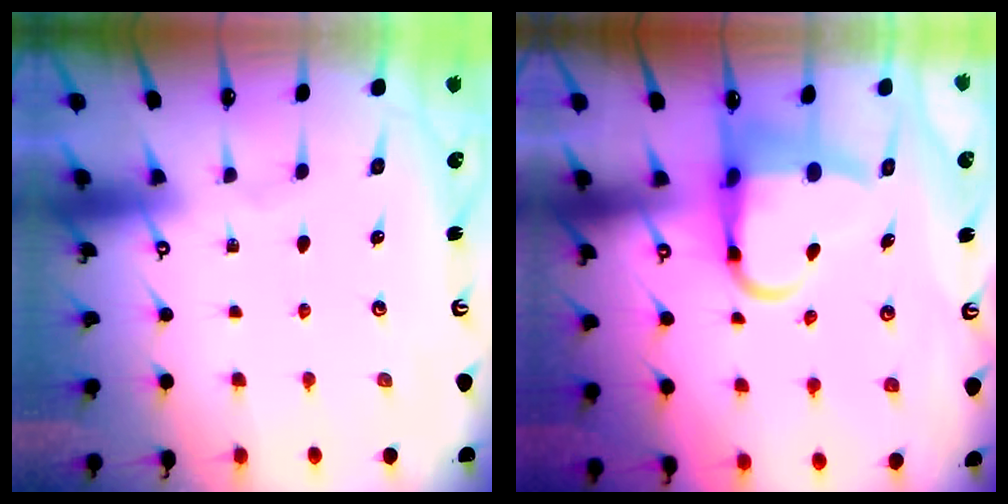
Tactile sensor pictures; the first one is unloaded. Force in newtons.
{"total": 7.6, "press": 7.5, "slide": 1.3}